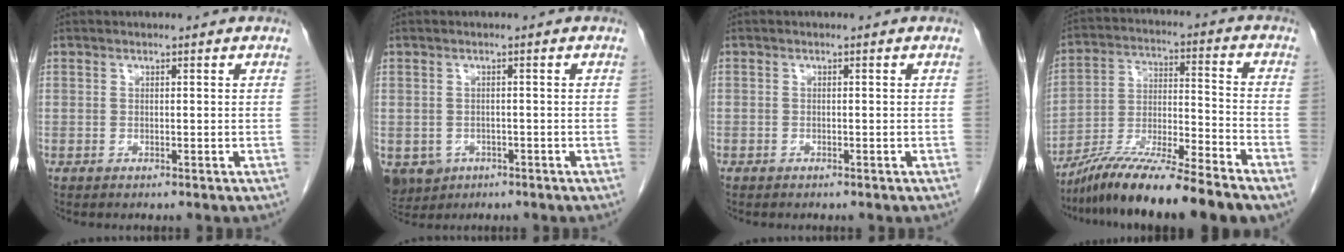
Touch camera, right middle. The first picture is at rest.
{"total": 7.1, "force": [-3.4, 5.8, 2.3], "torque": [-0.061, -0.001, -0.046]}
{"total": 0.5, "force": [-0.4, 0.3, 0.1], "torque": [-0.006, 0.003, -0.009]}
{"total": 14.1, "force": [-11.5, -0.4, 8.1], "torque": [-0.141, -0.012, -0.208]}